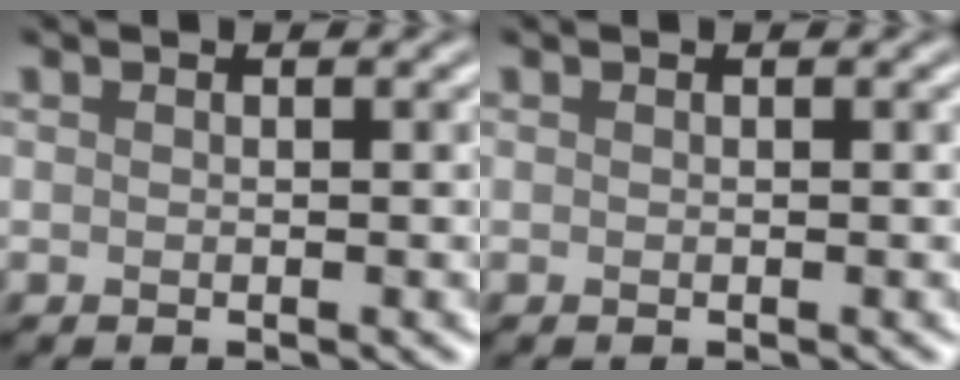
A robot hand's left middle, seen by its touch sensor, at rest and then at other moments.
{"total": 0.0}